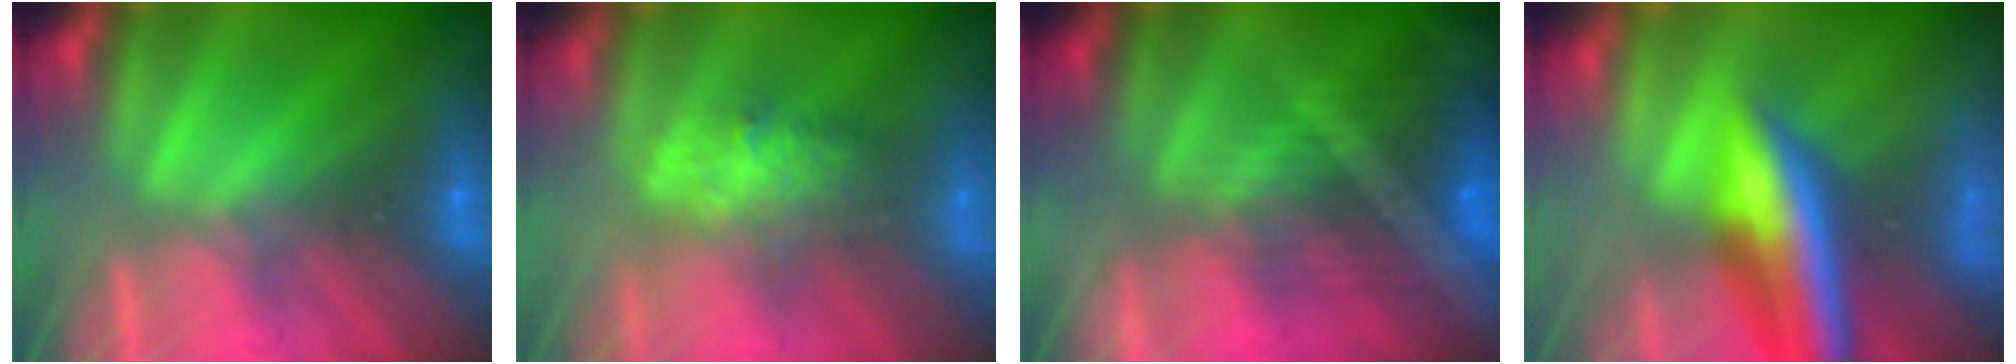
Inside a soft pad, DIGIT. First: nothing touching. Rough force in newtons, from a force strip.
{"total": 2.6}
{"total": 9.6}
{"total": 6.0}